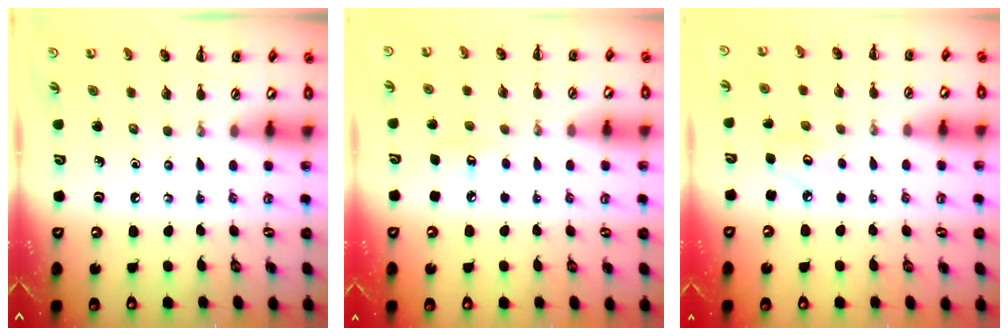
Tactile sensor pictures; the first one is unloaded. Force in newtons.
{"total": 5.2, "press": 5.1, "slide": 1.3}
{"total": 3.2, "press": 3.1, "slide": 0.9}